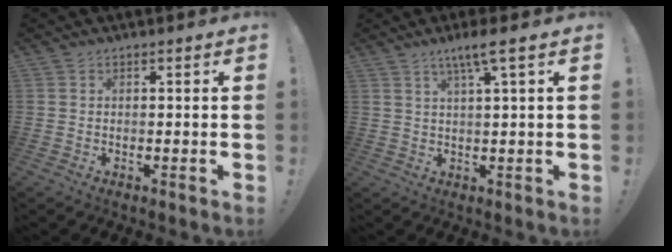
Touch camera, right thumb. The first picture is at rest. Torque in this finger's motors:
{"motor_torque": [0.02, 0.17, 0.50, 0.10, 0.11]}